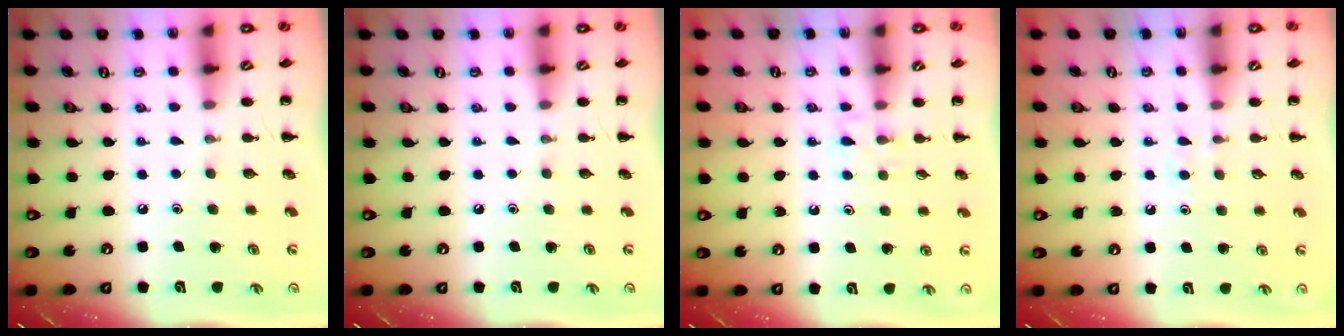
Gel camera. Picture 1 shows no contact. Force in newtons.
{"total": 0.0}
{"total": 3.9, "press": 3.7, "slide": 1.3}
{"total": 2.6, "press": 2.5, "slide": 0.9}